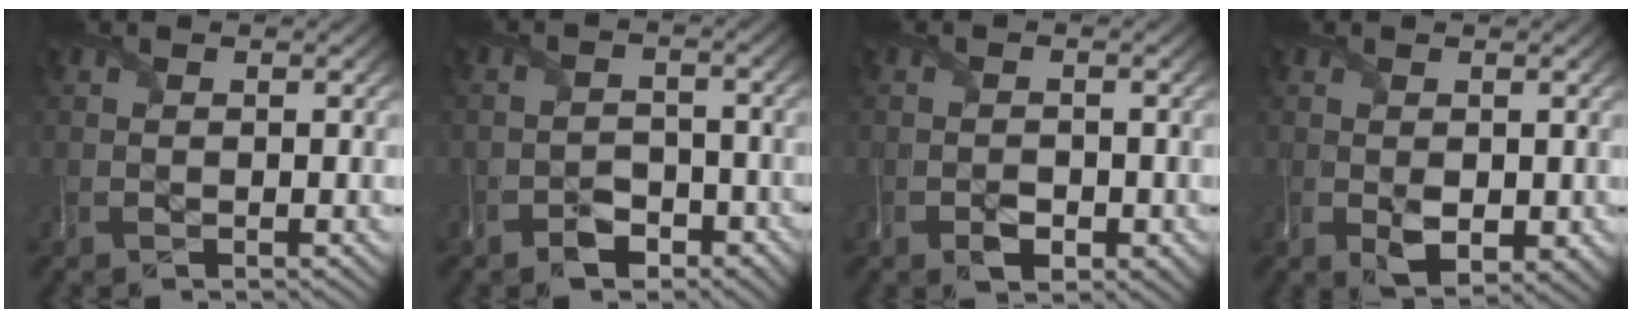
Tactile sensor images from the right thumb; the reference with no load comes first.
{"total": 3.7, "force": [-2.4, 2.2, 1.6], "torque": [-0.026, -0.005, -0.047]}
{"total": 2.6, "force": [-1.2, 1.6, 1.7], "torque": [-0.032, -0.010, -0.022]}
{"total": 3.3, "force": [-0.1, 2.2, 2.5], "torque": [-0.055, -0.016, 0.004]}